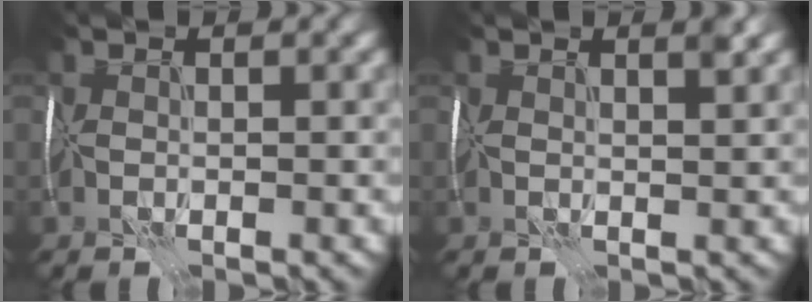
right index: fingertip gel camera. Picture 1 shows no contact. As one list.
[{"total": 1.6, "force": [1.1, 0.2, 1.2], "torque": [-0.015, 0.005, 0.017]}]